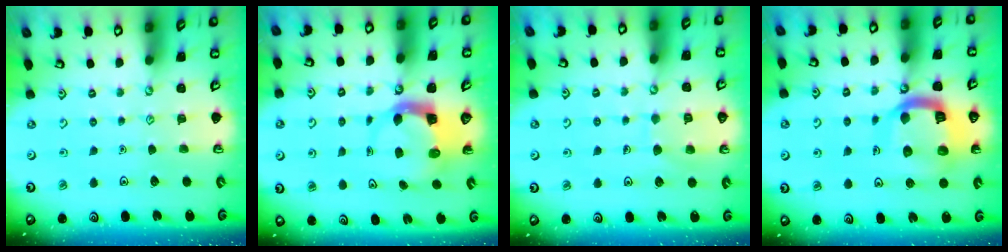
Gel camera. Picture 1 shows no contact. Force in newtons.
{"total": 3.8, "press": 3.7, "slide": 0.6}
{"total": 6.8, "press": 6.8, "slide": 0.6}
{"total": 16.1, "press": 16.0, "slide": 1.8}